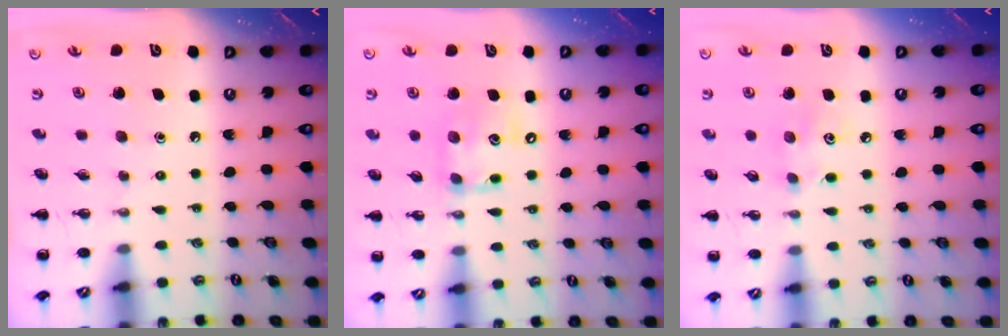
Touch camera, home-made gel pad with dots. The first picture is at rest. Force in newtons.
{"total": 11.2, "press": 11.0, "slide": 1.9}
{"total": 3.7, "press": 3.5, "slide": 0.9}